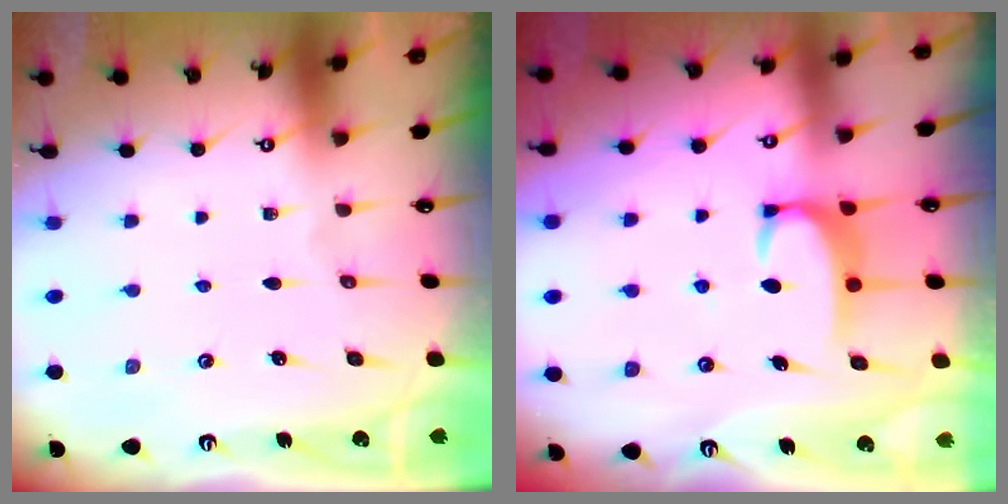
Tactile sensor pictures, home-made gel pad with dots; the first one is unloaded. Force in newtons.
{"total": 2.7, "press": 2.7, "slide": 0.5}